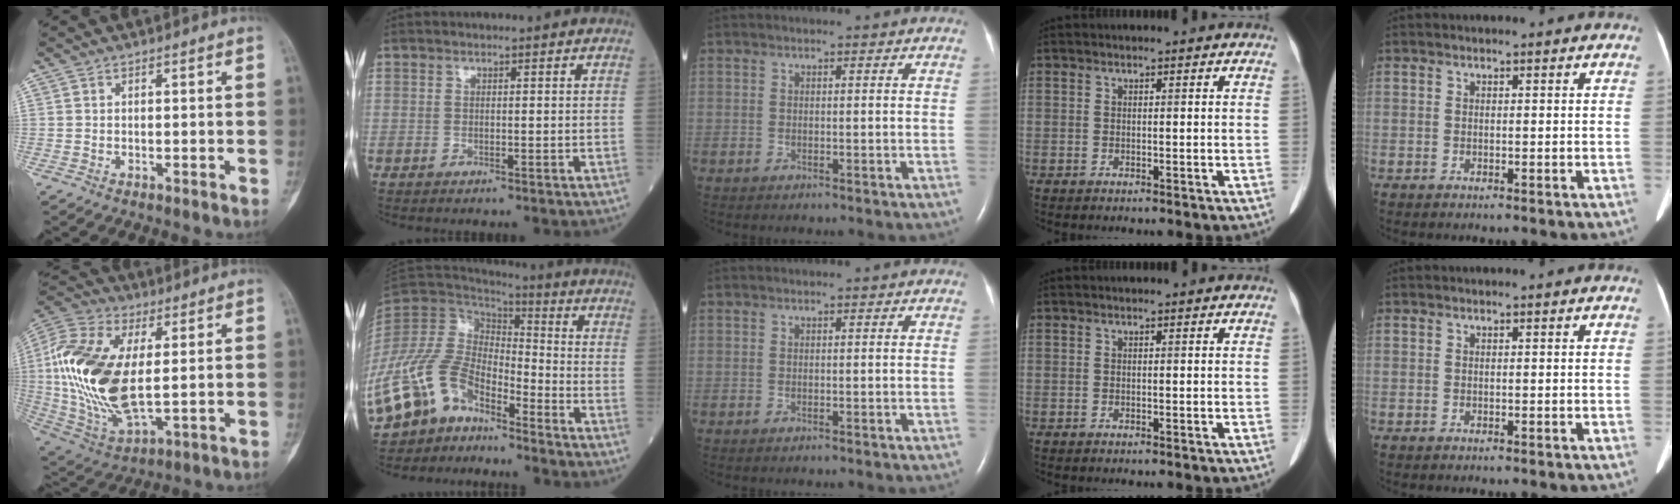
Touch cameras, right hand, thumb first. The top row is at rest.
{"thumb": {"total": 22.4, "force": [2.4, 11.5, 19.1], "torque": [-0.407, -0.010, 0.046]}, "index": {"total": 14.5, "force": [-10.4, 7.4, 7.0], "torque": [-0.158, 0.026, -0.203]}}